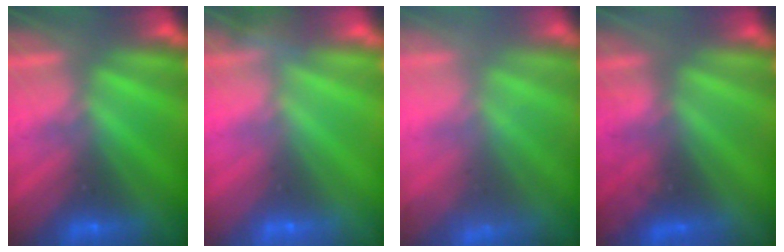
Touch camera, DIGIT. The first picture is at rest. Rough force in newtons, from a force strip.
{"total": 7.4}
{"total": 1.0}
{"total": 4.7}